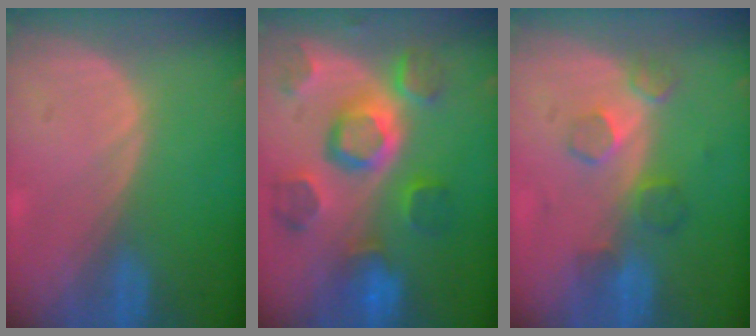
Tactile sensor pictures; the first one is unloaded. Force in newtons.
{"total": 11.3, "press": 10.0, "slide": 5.3}
{"total": 4.8, "press": 4.5, "slide": 1.5}